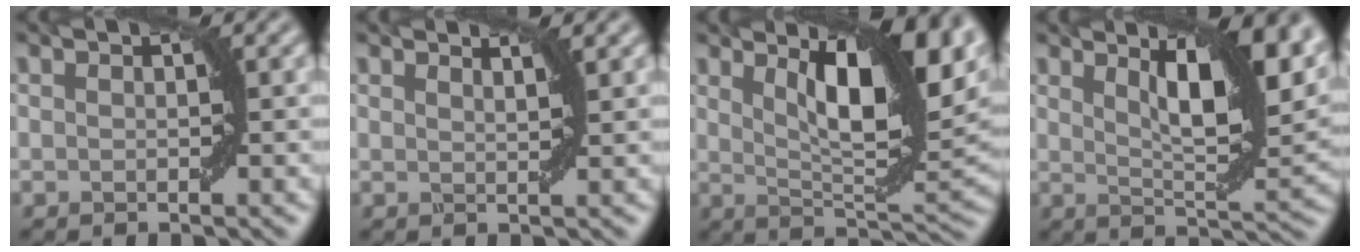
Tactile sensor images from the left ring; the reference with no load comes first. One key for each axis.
{"total": 1.5, "fx": 1.4, "fy": 0.2, "fz": 0.6, "tx": -0.002, "ty": -0.003, "tz": 0.014}
{"total": 11.8, "fx": 4.5, "fy": 3.5, "fz": 10.3, "tx": -0.149, "ty": 0.009, "tz": 0.077}
{"total": 8.9, "fx": 4.1, "fy": 2.3, "fz": 7.6, "tx": -0.111, "ty": 0.001, "tz": 0.074}